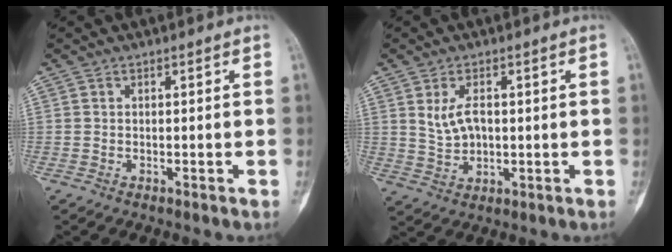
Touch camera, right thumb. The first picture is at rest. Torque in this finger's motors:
{"motor_torque": [0.00, 0.00, 0.57, 0.13, 0.01]}